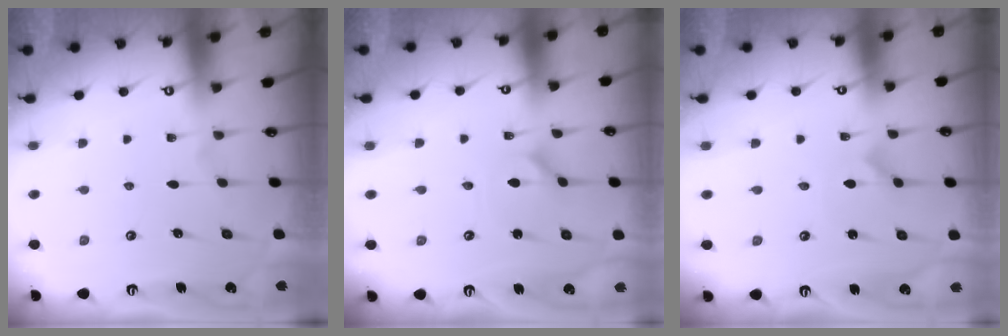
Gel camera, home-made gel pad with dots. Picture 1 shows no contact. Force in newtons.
{"total": 1.1, "press": 1.1, "slide": 0.2}
{"total": 0.0}